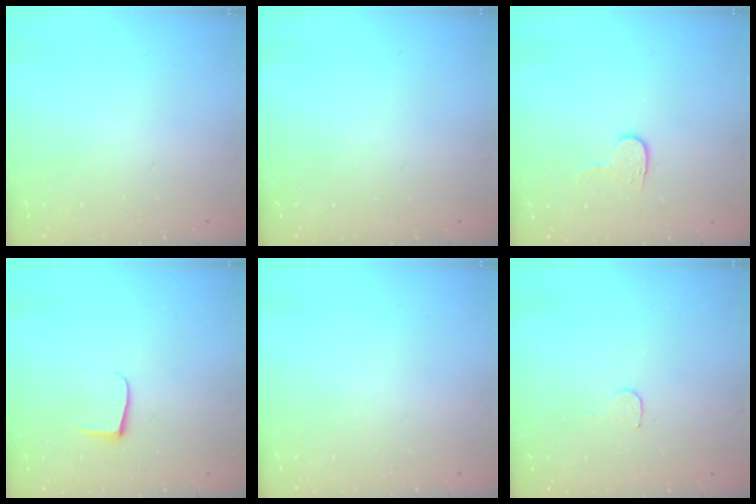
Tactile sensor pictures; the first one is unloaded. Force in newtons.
{"total": 0.0}
{"total": 4.2, "press": 4.2, "slide": 0.5}
{"total": 5.4, "press": 5.3, "slide": 0.5}
{"total": 0.0}
{"total": 3.5, "press": 3.5, "slide": 0.3}